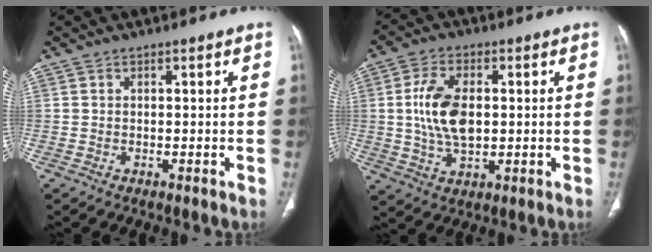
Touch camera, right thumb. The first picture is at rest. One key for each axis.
{"total": 10.8, "fx": 0.9, "fy": 6.1, "fz": 8.9, "tx": -0.172, "ty": -0.002, "tz": 0.023}